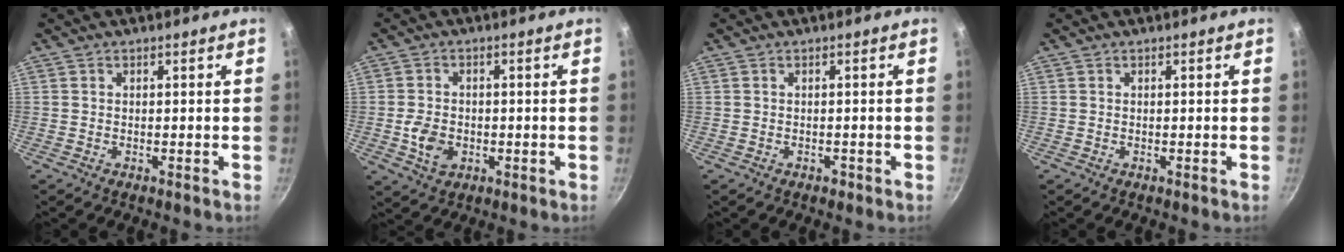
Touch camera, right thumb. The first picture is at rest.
{"total": 6.0, "force": [-1.2, 4.4, 3.9], "torque": [-0.062, 0.008, -0.017]}
{"total": 0.8, "force": [-0.4, 0.5, 0.4], "torque": [-0.004, 0.004, -0.003]}
{"total": 0.0}